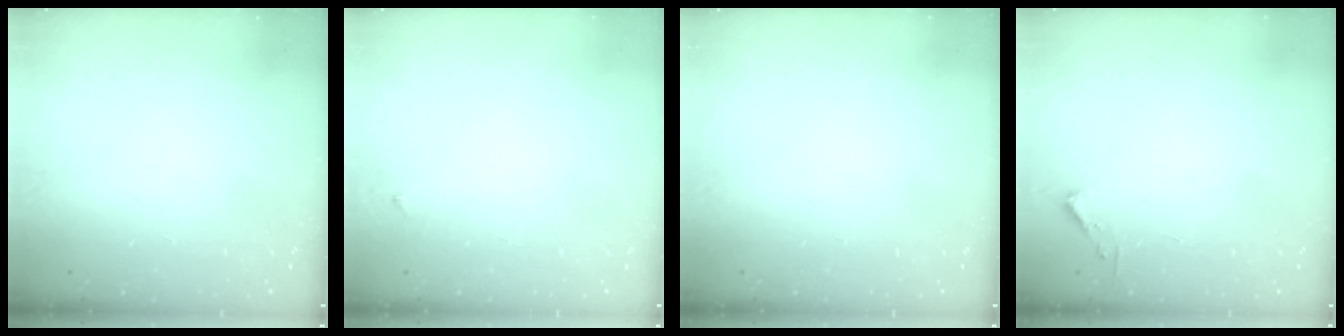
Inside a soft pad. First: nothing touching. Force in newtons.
{"total": 3.2, "press": 3.2, "slide": 0.5}
{"total": 0.0}
{"total": 2.4, "press": 2.4, "slide": 0.3}